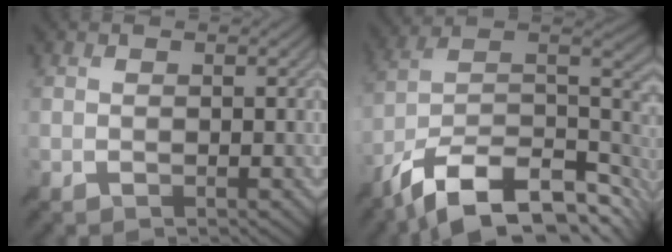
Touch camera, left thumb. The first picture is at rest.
{"total": 15.6, "force": [-9.5, 7.1, 10.1], "torque": [-0.228, -0.023, -0.158]}